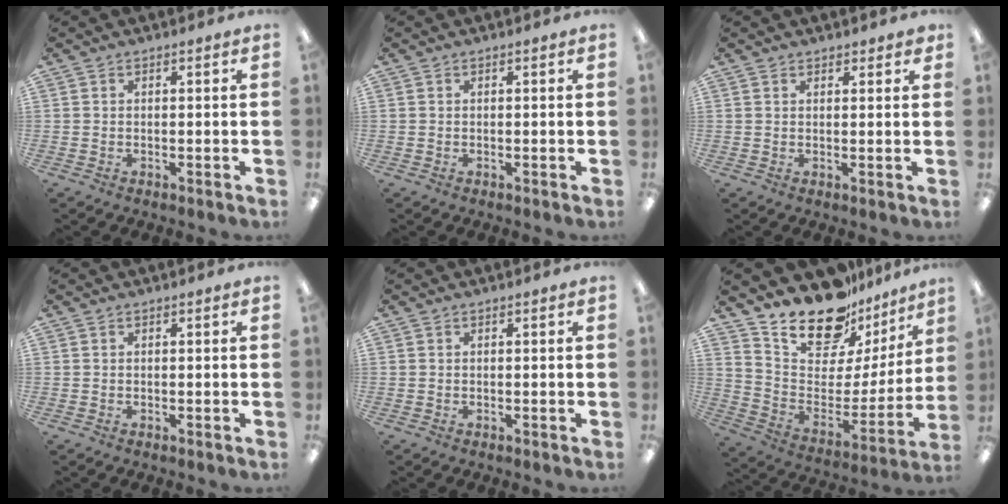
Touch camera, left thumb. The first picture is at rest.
{"total": 0.0}
{"total": 1.7, "force": [1.5, 0.8, 0.2], "torque": [0.003, -0.003, 0.027]}
{"total": 0.0}
{"total": 0.0}
{"total": 19.1, "force": [16.7, 7.7, 5.3], "torque": [-0.110, -0.131, 0.300]}